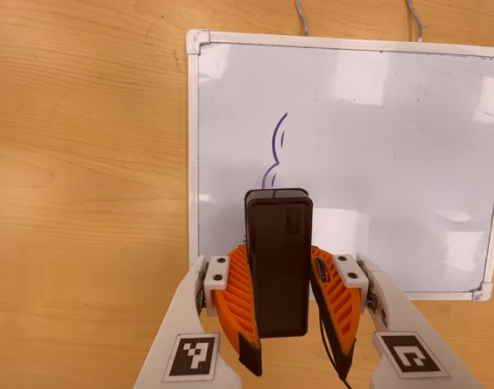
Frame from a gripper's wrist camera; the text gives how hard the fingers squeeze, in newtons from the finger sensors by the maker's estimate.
{"total": 5.3, "left": 4.4, "right": 6.3}